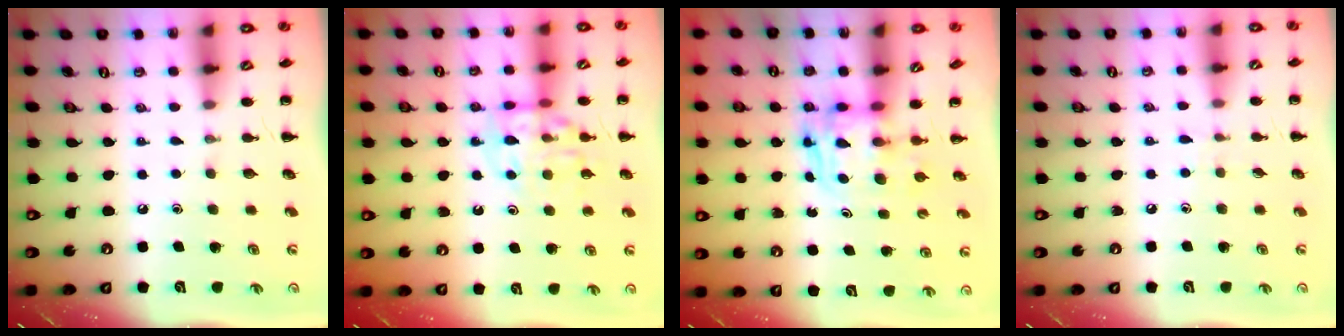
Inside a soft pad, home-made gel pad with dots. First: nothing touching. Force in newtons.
{"total": 11.9, "press": 11.8, "slide": 1.7}
{"total": 2.7, "press": 2.7, "slide": 0.2}
{"total": 3.0, "press": 2.7, "slide": 1.2}